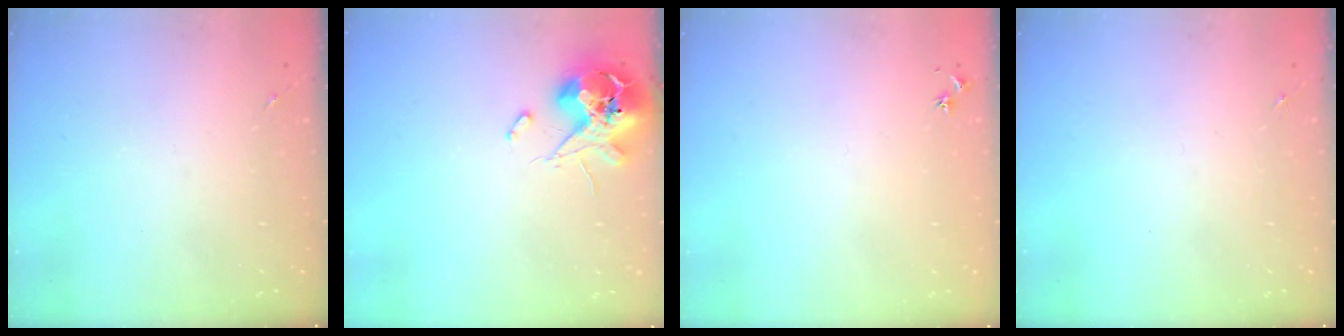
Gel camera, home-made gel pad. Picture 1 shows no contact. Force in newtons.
{"total": 12.4, "press": 12.3, "slide": 1.9}
{"total": 2.9, "press": 2.8, "slide": 0.3}
{"total": 0.0}